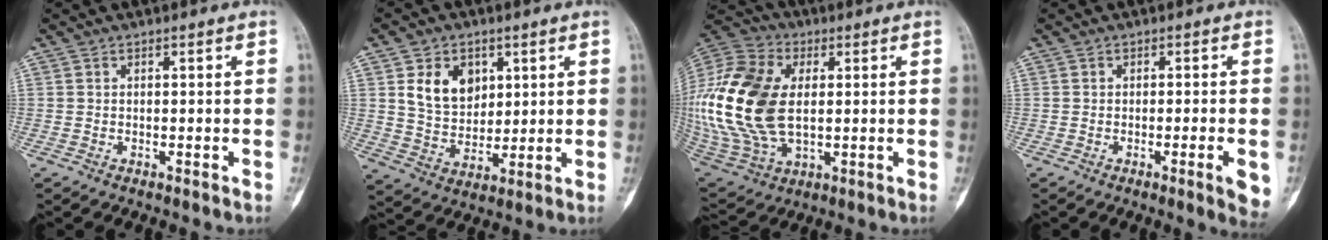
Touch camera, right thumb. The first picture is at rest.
{"total": 10.0, "force": [3.6, 7.3, 5.8], "torque": [-0.066, -0.021, 0.074]}
{"total": 25.0, "force": [1.7, 15.5, 19.5], "torque": [-0.436, -0.010, 0.036]}
{"total": 5.3, "force": [-1.8, 0.5, 4.9], "torque": [-0.067, -0.005, -0.025]}